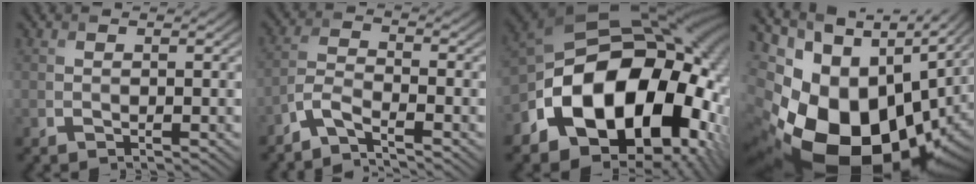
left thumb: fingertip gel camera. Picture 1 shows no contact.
{"total": 3.8, "force": [-3.2, 0.6, 1.9], "torque": [-0.047, -0.002, -0.082]}
{"total": 21.5, "force": [-6.3, 14.5, 14.5], "torque": [-0.260, -0.037, -0.087]}
{"total": 20.8, "force": [-2.2, 13.9, 15.4], "torque": [-0.309, -0.045, 0.000]}